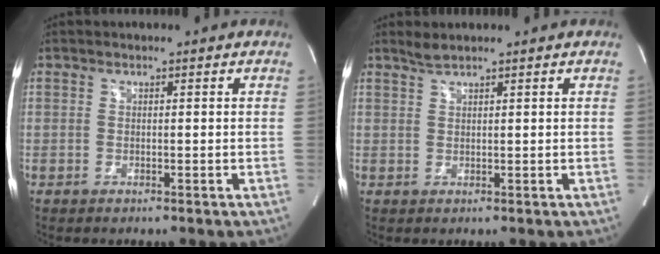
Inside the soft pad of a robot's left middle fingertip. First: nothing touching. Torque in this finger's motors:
{"motor_torque": [0.22, 0.08, -0.06, 0.01]}